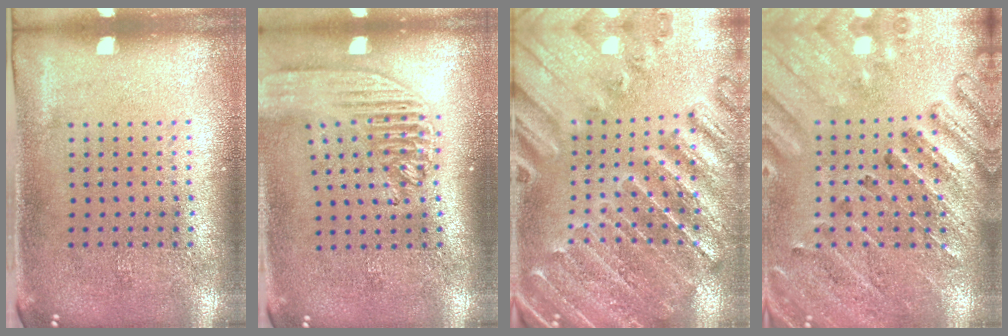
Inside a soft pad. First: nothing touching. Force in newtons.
{"total": 2.0, "press": 1.7, "slide": 1.1}
{"total": 2.0, "press": 2.0, "slide": 0.1}
{"total": 2.6, "press": 2.6, "slide": 0.4}